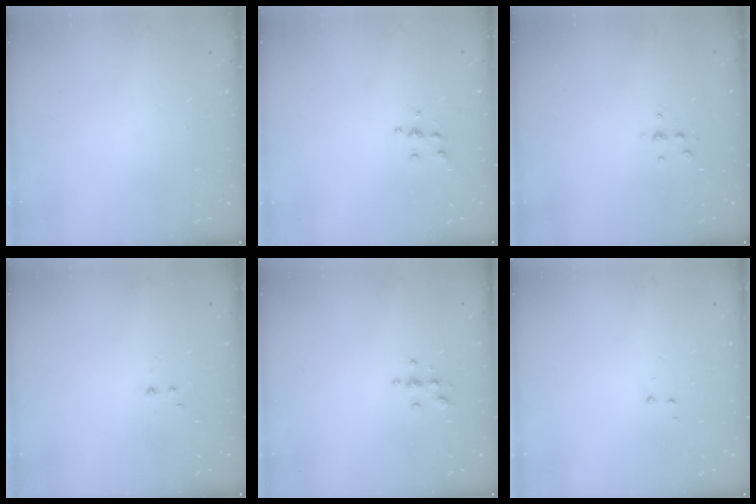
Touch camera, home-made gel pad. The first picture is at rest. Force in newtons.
{"total": 5.3, "press": 5.2, "slide": 0.5}
{"total": 5.3, "press": 5.2, "slide": 1.0}
{"total": 2.2, "press": 1.9, "slide": 1.2}
{"total": 3.9, "press": 3.8, "slide": 0.4}
{"total": 2.9, "press": 2.8, "slide": 0.4}